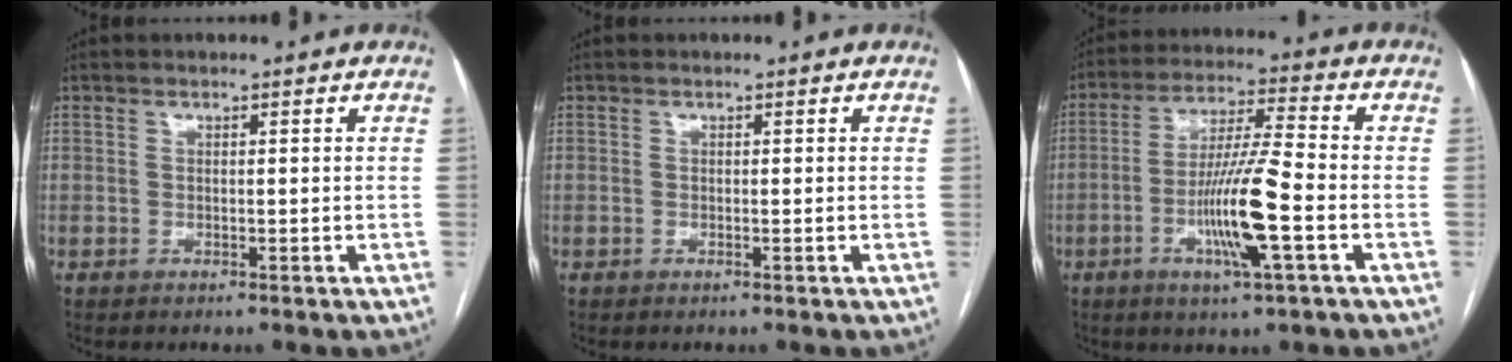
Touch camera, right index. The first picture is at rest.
{"total": 0.0}
{"total": 12.1, "force": [-3.7, 0.2, 11.5], "torque": [-0.222, -0.008, -0.070]}